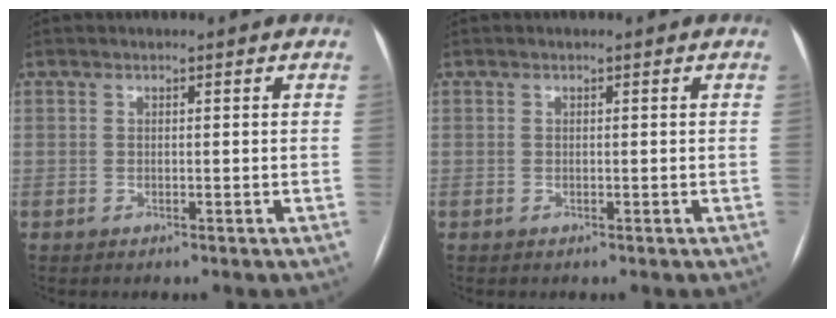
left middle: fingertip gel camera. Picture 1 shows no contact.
{"total": 0.0}